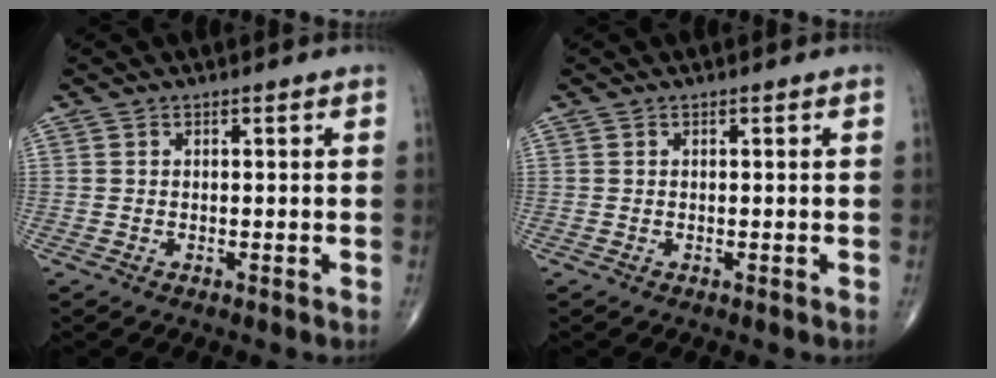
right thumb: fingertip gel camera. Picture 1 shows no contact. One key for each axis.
{"total": 0.0}